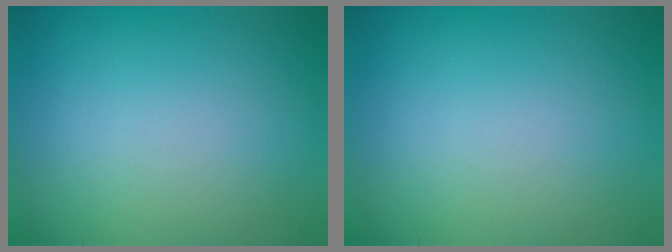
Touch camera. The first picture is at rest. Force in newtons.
{"total": 0.0}